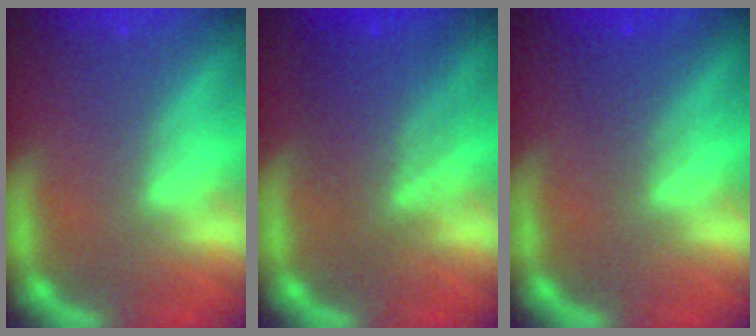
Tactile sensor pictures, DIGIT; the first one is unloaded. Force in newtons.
{"total": 5.5}
{"total": 2.0}